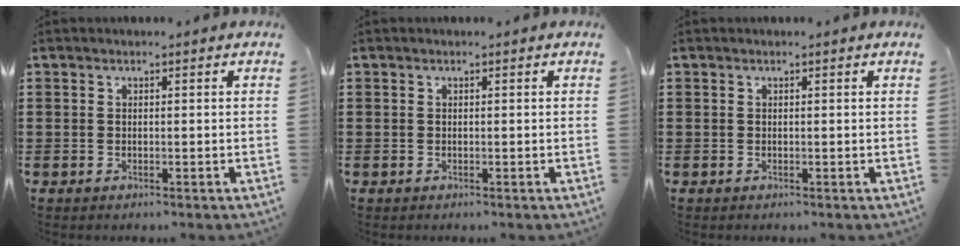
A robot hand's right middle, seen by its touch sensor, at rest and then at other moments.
{"total": 0.0}
{"total": 0.0}